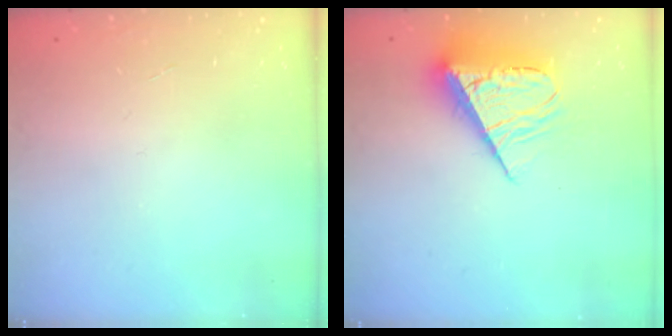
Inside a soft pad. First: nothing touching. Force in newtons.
{"total": 11.7, "press": 11.7, "slide": 0.5}